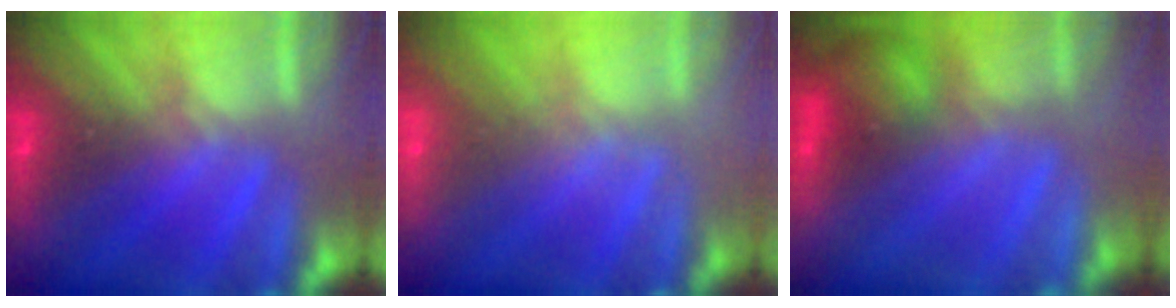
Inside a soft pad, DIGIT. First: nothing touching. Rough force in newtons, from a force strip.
{"total": 1.9}
{"total": 8.5}